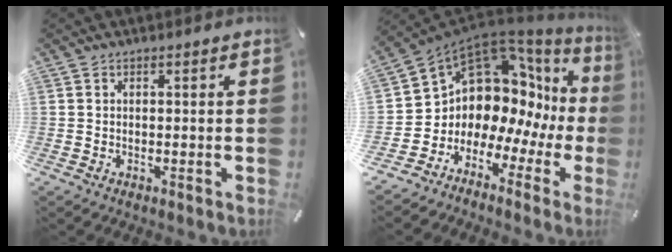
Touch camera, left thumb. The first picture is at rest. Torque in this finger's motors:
{"motor_torque": [0.51, 1.60, 1.11, 1.21, 0.13]}